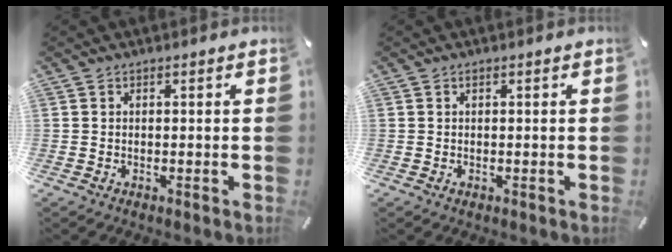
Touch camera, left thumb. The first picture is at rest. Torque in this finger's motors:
{"motor_torque": [0.21, 0.42, 0.11, -0.20, 0.04]}